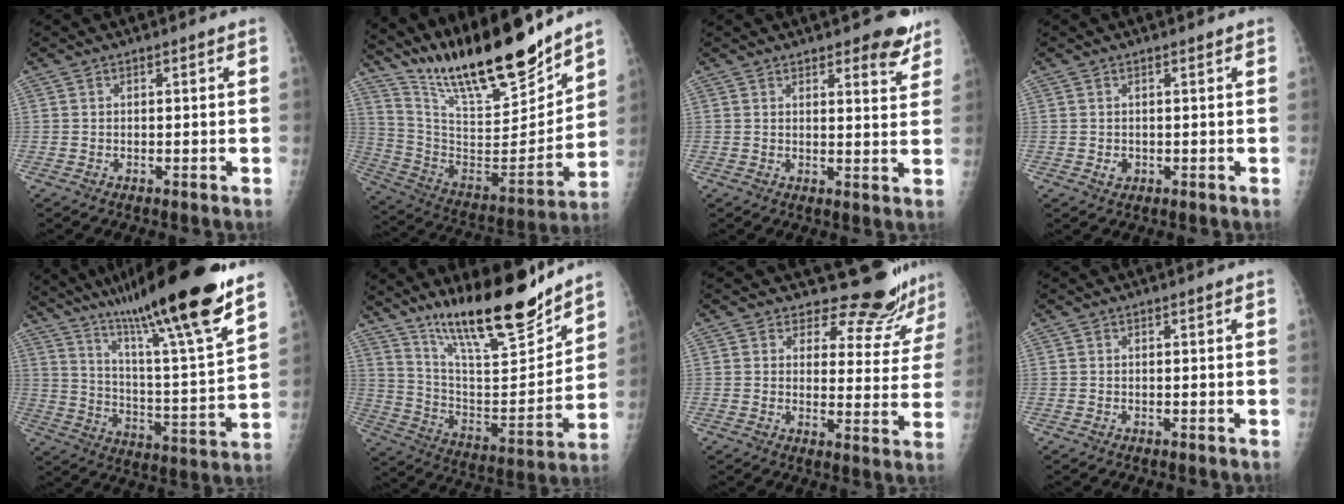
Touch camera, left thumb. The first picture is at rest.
{"total": 25.1, "force": [20.7, 5.5, 13.2], "torque": [-0.188, -0.109, 0.359]}
{"total": 5.8, "force": [4.4, 2.1, 3.2], "torque": [-0.013, -0.027, 0.051]}
{"total": 1.2, "force": [0.1, 1.1, 0.6], "torque": [-0.006, -0.001, 0.007]}
{"total": 26.7, "force": [18.8, 2.4, 18.9], "torque": [-0.294, -0.063, 0.306]}
{"total": 22.3, "force": [17.3, 5.0, 13.2], "torque": [-0.183, -0.098, 0.297]}
{"total": 11.6, "force": [11.0, 3.5, 1.2], "torque": [0.025, -0.101, 0.119]}
{"total": 0.0}